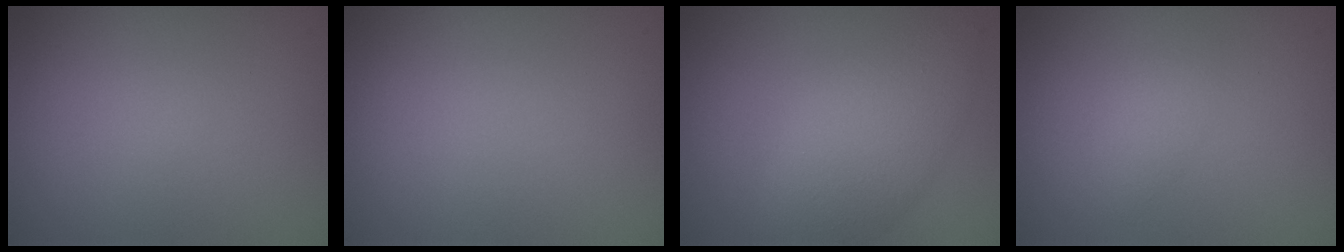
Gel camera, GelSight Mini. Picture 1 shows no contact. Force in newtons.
{"total": 0.0}
{"total": 5.0, "press": 5.0, "slide": 0.4}
{"total": 1.2, "press": 1.2, "slide": 0.1}